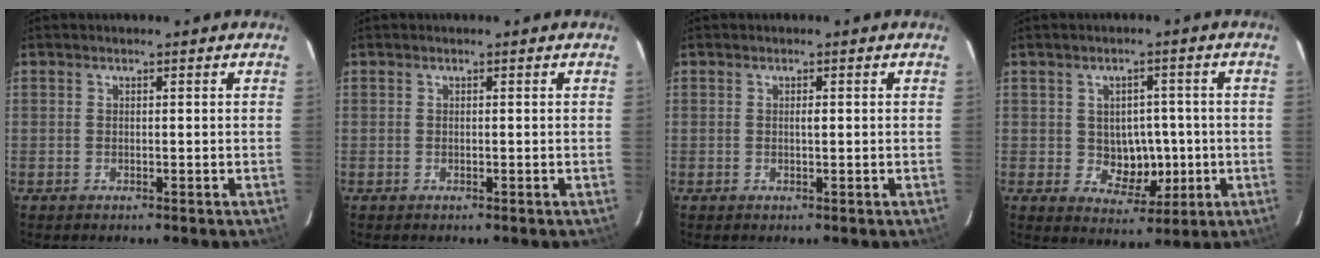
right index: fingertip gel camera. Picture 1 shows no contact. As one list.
[{"total": 0.0}, {"total": 0.7, "force": [0.1, 0.1, 0.7], "torque": [-0.014, 0.000, 0.000]}, {"total": 6.3, "force": [-0.3, 4.6, 4.3], "torque": [-0.054, 0.008, 0.007]}]